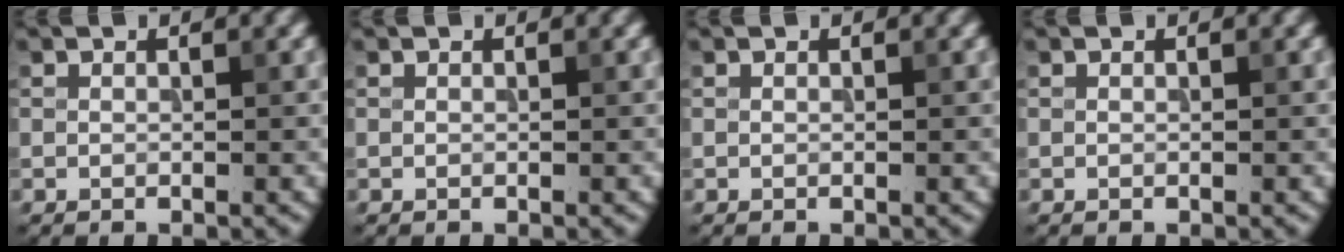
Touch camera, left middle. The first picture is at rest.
{"total": 0.0}
{"total": 0.0}
{"total": 0.0}